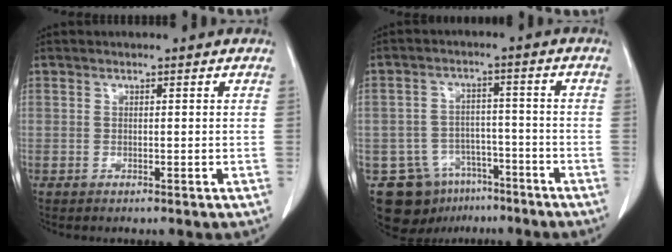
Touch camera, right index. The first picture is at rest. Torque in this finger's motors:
{"motor_torque": [-0.80, -0.64, -0.96, -0.17]}